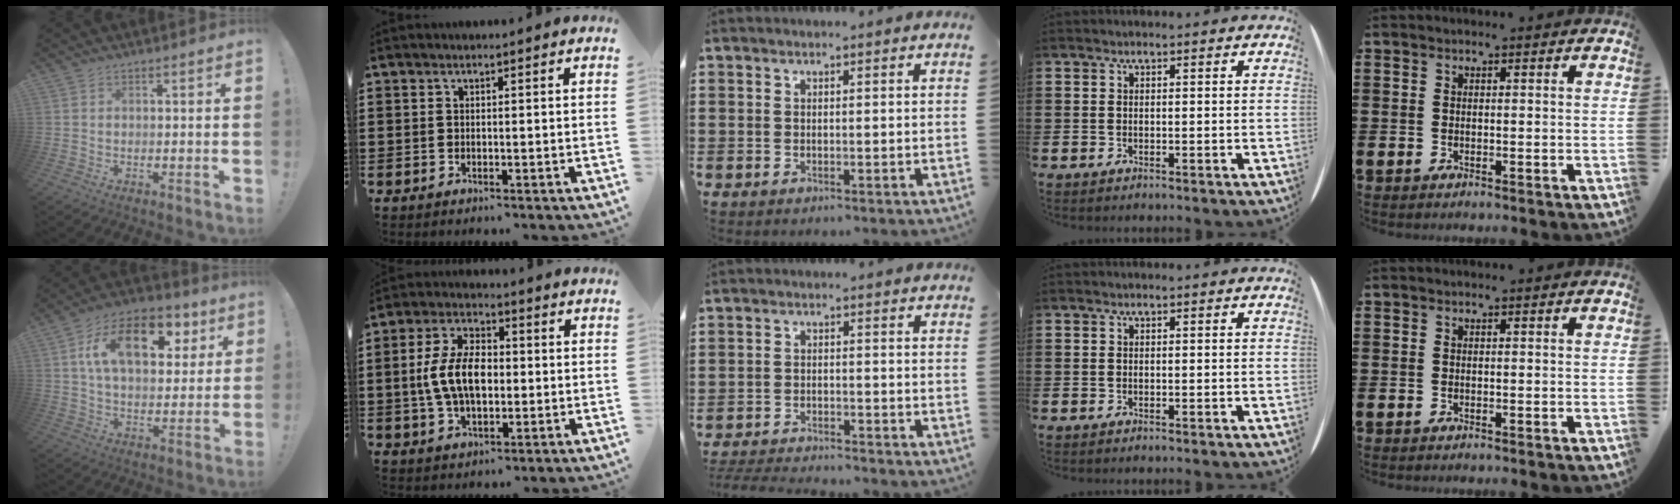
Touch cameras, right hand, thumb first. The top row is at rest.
{"thumb": {"total": 17.7, "force": [6.2, 10.5, 12.8], "torque": [-0.199, -0.005, 0.107]}, "index": {"total": 8.8, "force": [-0.4, 5.0, 7.2], "torque": [-0.170, 0.005, -0.016]}, "middle": {"total": 3.5, "force": [-3.4, 0.1, 0.5], "torque": [-0.018, -0.004, -0.074]}}